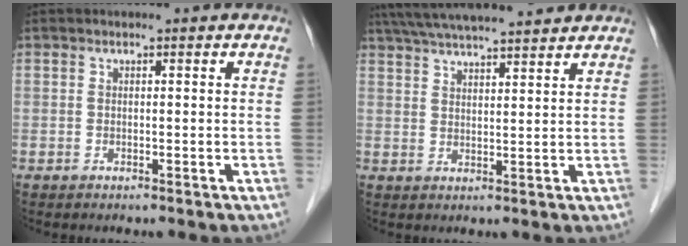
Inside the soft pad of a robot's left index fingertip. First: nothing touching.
{"total": 14.0, "force": [12.6, 1.0, 6.2], "torque": [-0.113, 0.038, 0.194]}